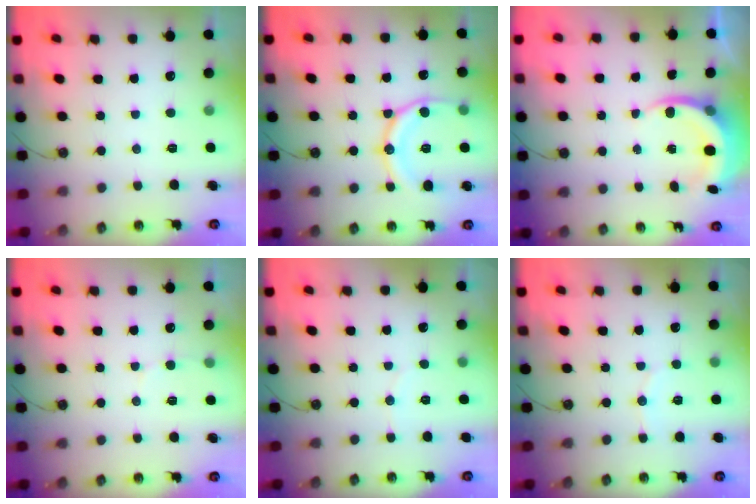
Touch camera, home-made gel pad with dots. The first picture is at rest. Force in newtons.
{"total": 16.3, "press": 16.2, "slide": 1.8}
{"total": 6.1, "press": 5.9, "slide": 1.4}
{"total": 3.7, "press": 3.7, "slide": 0.3}
{"total": 2.3, "press": 2.3, "slide": 0.2}
{"total": 5.3, "press": 5.1, "slide": 1.4}